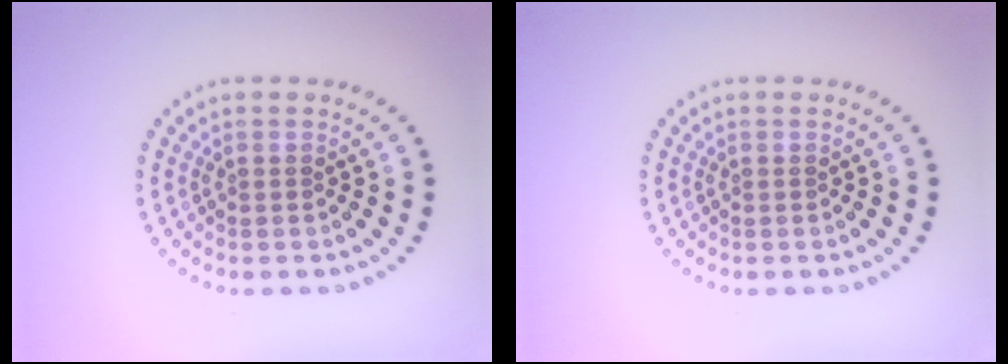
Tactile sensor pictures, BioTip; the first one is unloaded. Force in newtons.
{"total": 0.0}